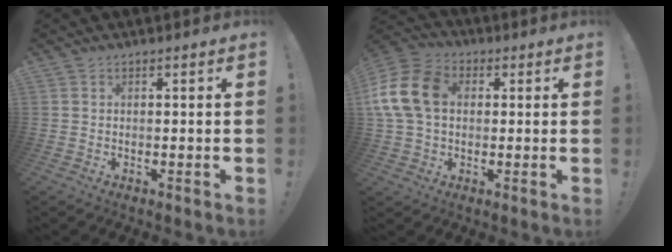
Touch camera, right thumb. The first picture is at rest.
{"total": 15.9, "force": [2.3, 11.7, 10.6], "torque": [-0.202, 0.012, 0.045]}